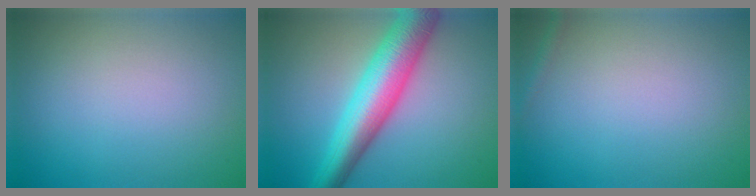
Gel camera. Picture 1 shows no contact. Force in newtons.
{"total": 8.5, "press": 8.5, "slide": 0.1}
{"total": 0.8, "press": 0.8, "slide": 0.1}